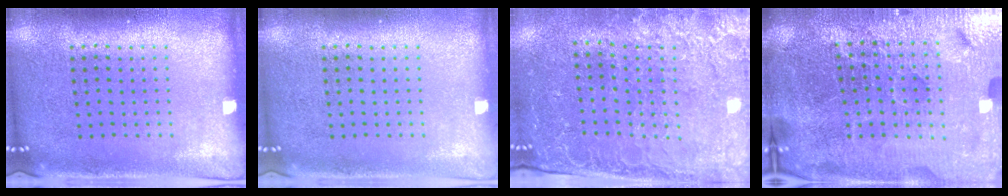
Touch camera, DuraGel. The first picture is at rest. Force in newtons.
{"total": 0.0}
{"total": 3.1, "press": 2.9, "slide": 1.0}
{"total": 5.9, "press": 5.4, "slide": 2.4}